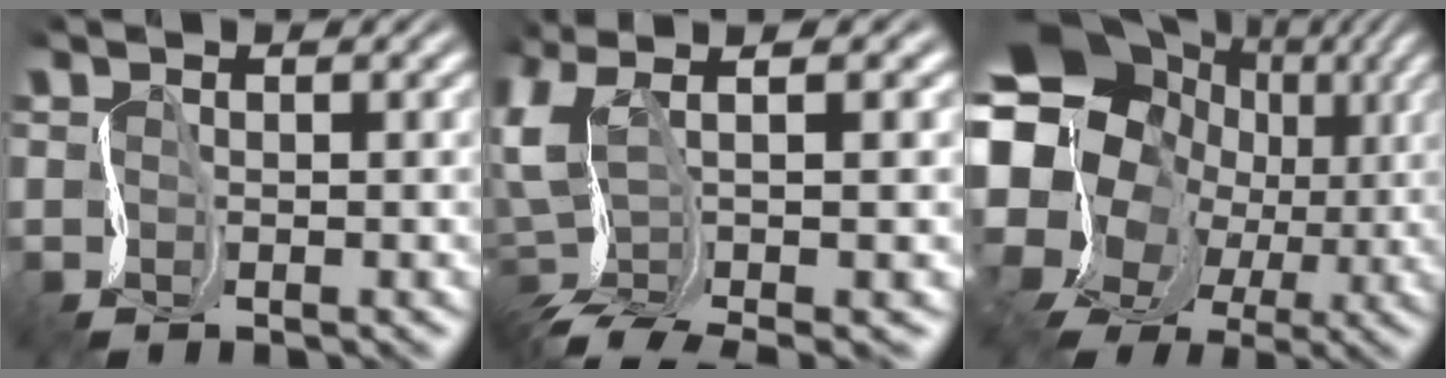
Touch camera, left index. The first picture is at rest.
{"total": 7.4, "force": [0.7, 2.9, 6.8], "torque": [-0.151, -0.006, 0.021]}
{"total": 21.0, "force": [3.5, 18.8, 8.7], "torque": [-0.198, 0.045, 0.024]}